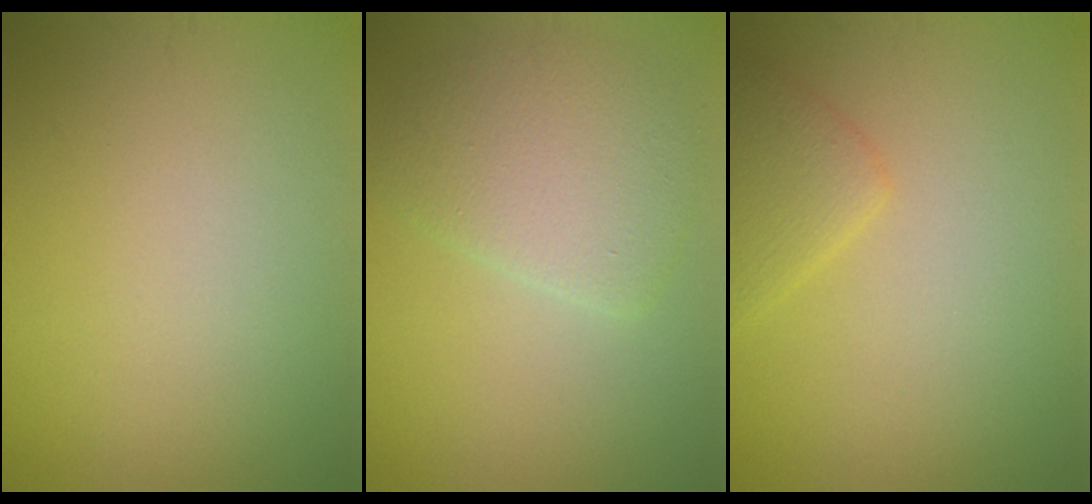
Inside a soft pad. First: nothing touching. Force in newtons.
{"total": 4.4, "press": 4.4, "slide": 0.4}
{"total": 2.3, "press": 2.3, "slide": 0.1}